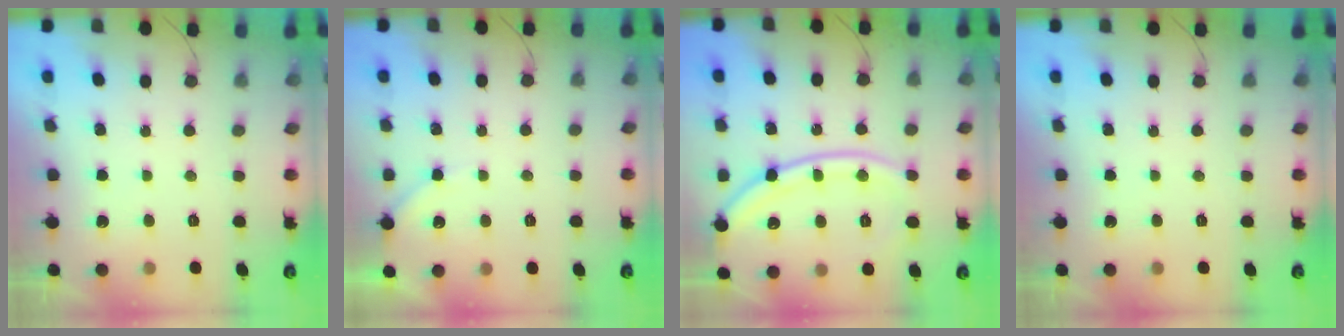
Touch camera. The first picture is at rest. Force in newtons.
{"total": 3.7, "press": 3.7, "slide": 0.5}
{"total": 15.6, "press": 15.6, "slide": 1.1}
{"total": 0.0}